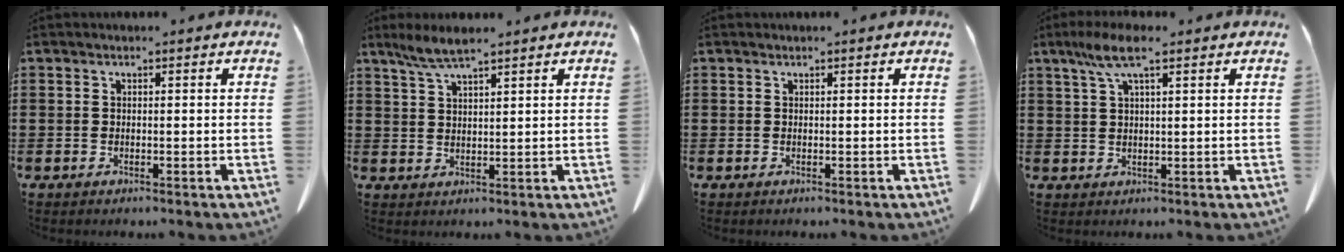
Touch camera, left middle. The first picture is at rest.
{"total": 4.3, "force": [3.2, 0.5, 2.8], "torque": [-0.062, -0.001, 0.059]}
{"total": 0.0}
{"total": 6.0, "force": [3.2, 1.2, 5.0], "torque": [-0.103, 0.006, 0.056]}